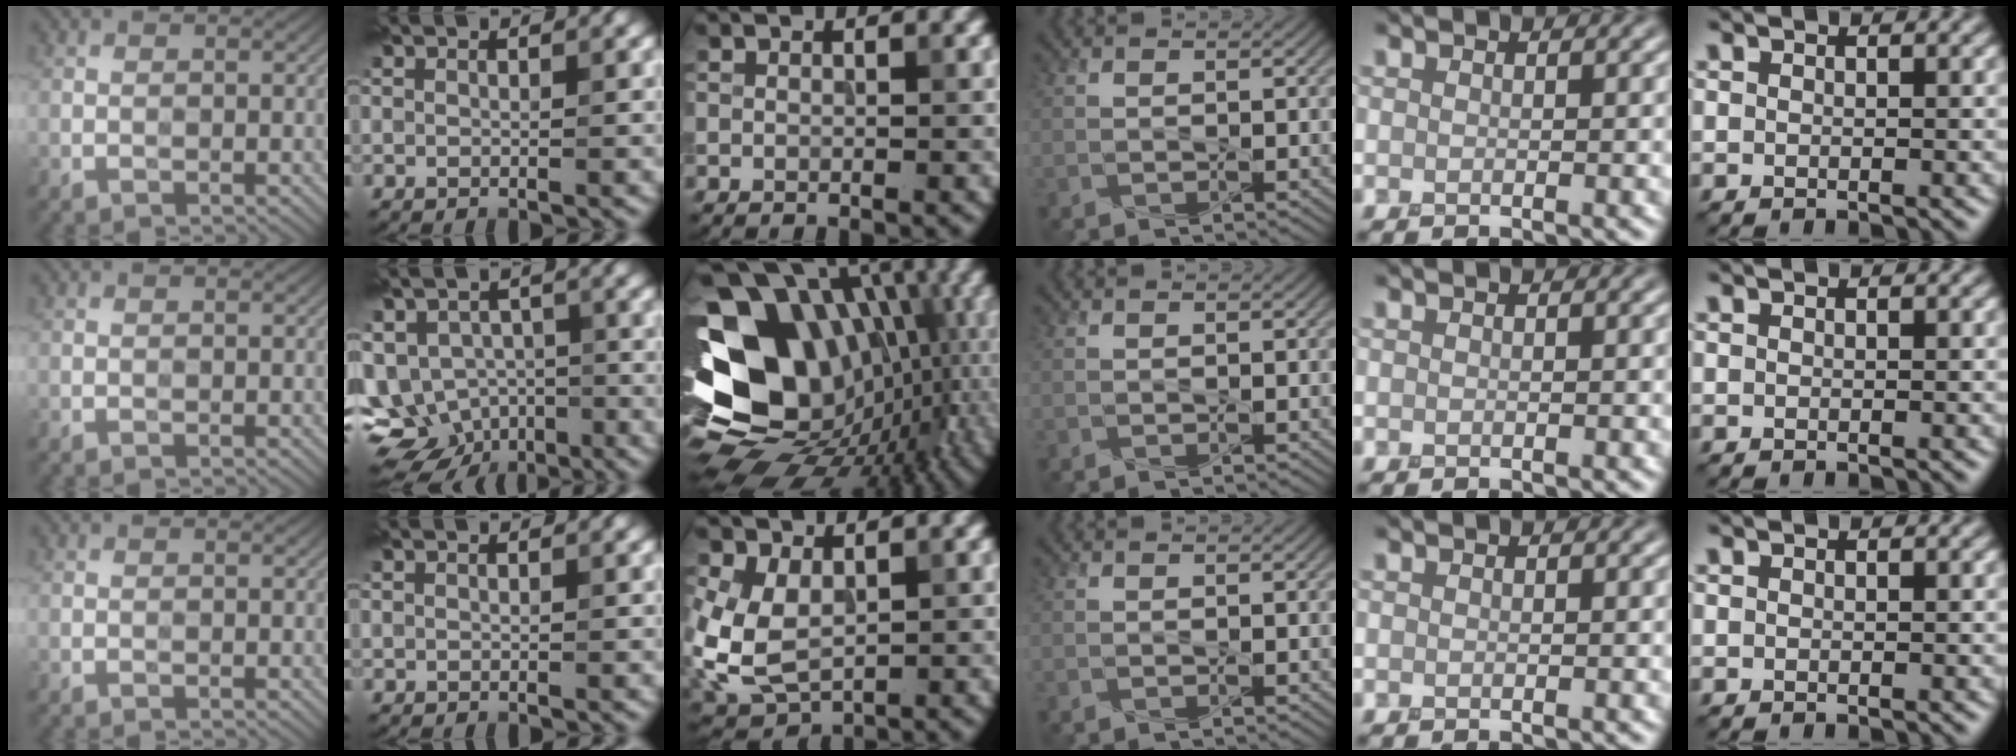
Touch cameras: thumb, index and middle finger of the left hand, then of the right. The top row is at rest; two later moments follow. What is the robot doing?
{"motion": "press", "object": "stapler"}